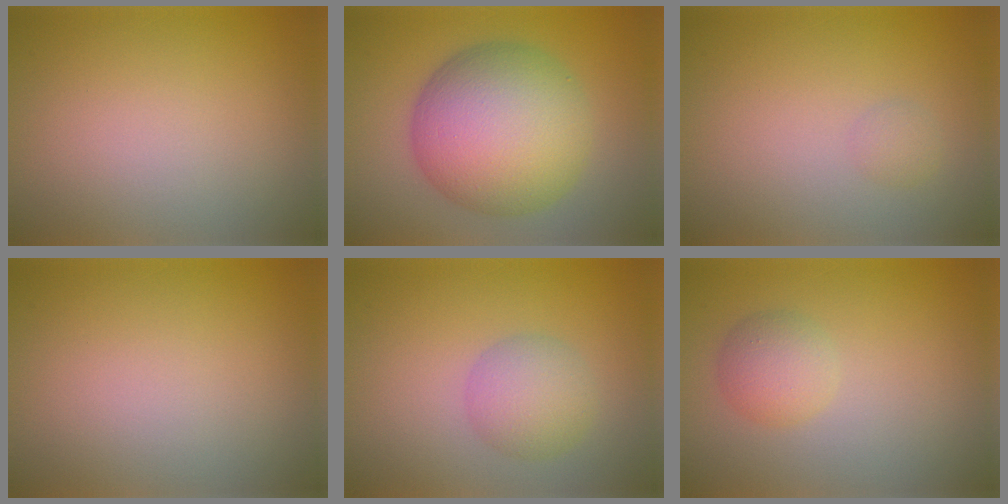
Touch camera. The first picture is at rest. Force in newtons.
{"total": 12.3, "press": 12.3, "slide": 0.3}
{"total": 1.0, "press": 1.0, "slide": 0.0}
{"total": 0.0}
{"total": 3.5, "press": 3.5, "slide": 0.1}
{"total": 2.5, "press": 2.5, "slide": 0.1}